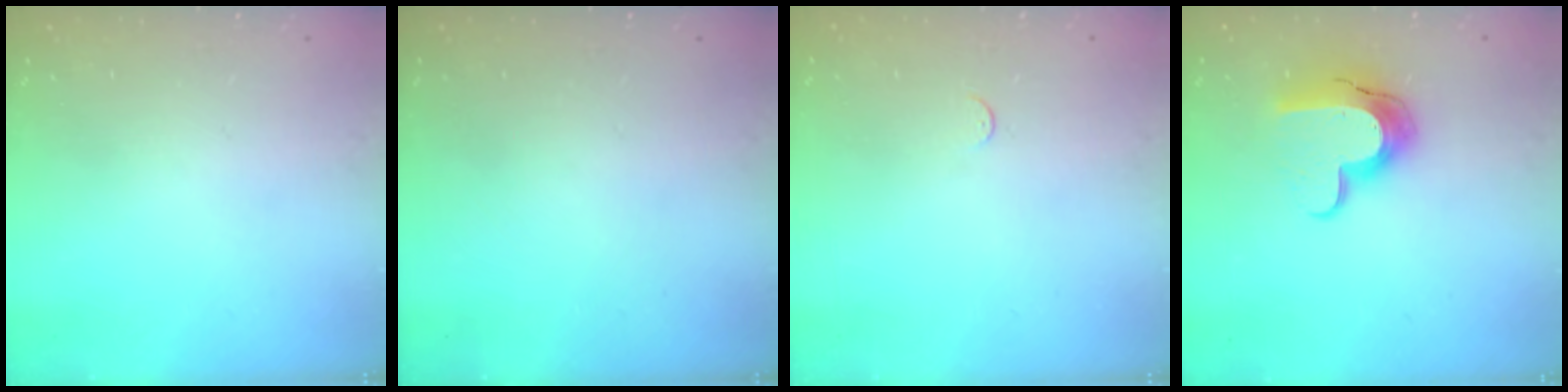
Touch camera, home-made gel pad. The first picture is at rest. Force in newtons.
{"total": 0.0}
{"total": 2.7, "press": 2.7, "slide": 0.4}
{"total": 13.0, "press": 13.0, "slide": 1.0}